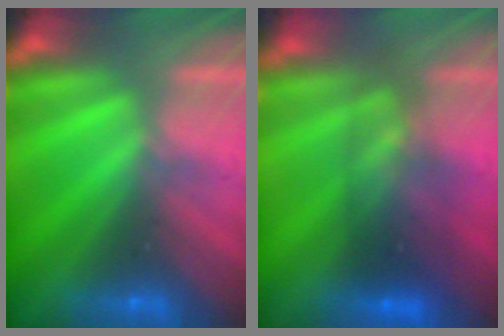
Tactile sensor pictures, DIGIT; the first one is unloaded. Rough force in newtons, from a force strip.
{"total": 8.5}